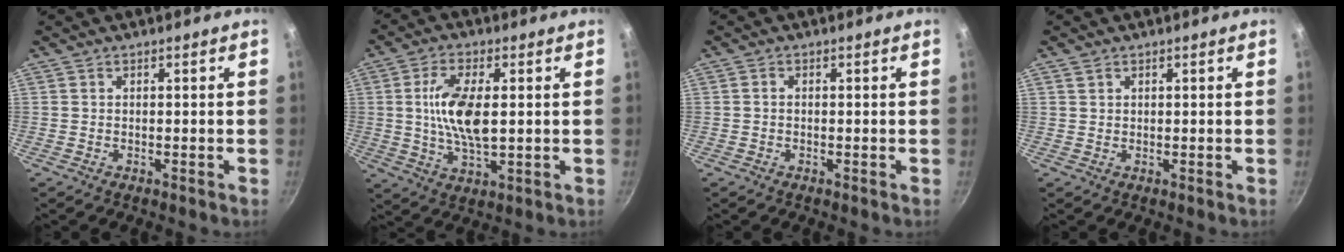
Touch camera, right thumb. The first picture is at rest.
{"total": 11.1, "force": [1.2, 4.9, 9.9], "torque": [-0.185, -0.001, 0.024]}
{"total": 0.6, "force": [-0.1, 0.5, 0.4], "torque": [-0.006, 0.005, -0.003]}
{"total": 1.2, "force": [0.8, 0.9, 0.4], "torque": [-0.005, 0.000, 0.013]}